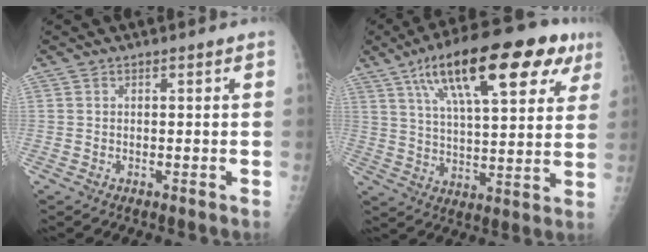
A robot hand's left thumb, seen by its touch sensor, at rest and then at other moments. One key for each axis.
{"total": 23.8, "fx": 12.1, "fy": 8.5, "fz": 18.6, "tx": -0.260, "ty": -0.004, "tz": 0.186}